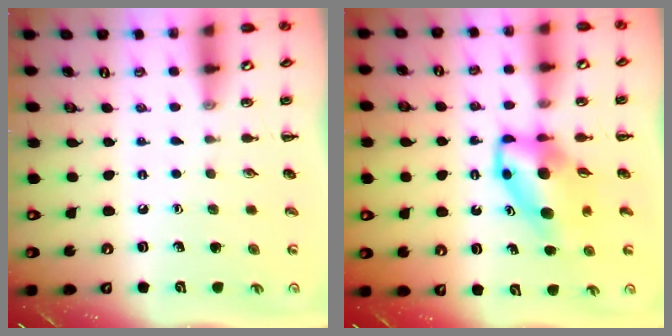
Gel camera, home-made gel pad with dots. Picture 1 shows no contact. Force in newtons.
{"total": 6.9, "press": 6.7, "slide": 1.7}